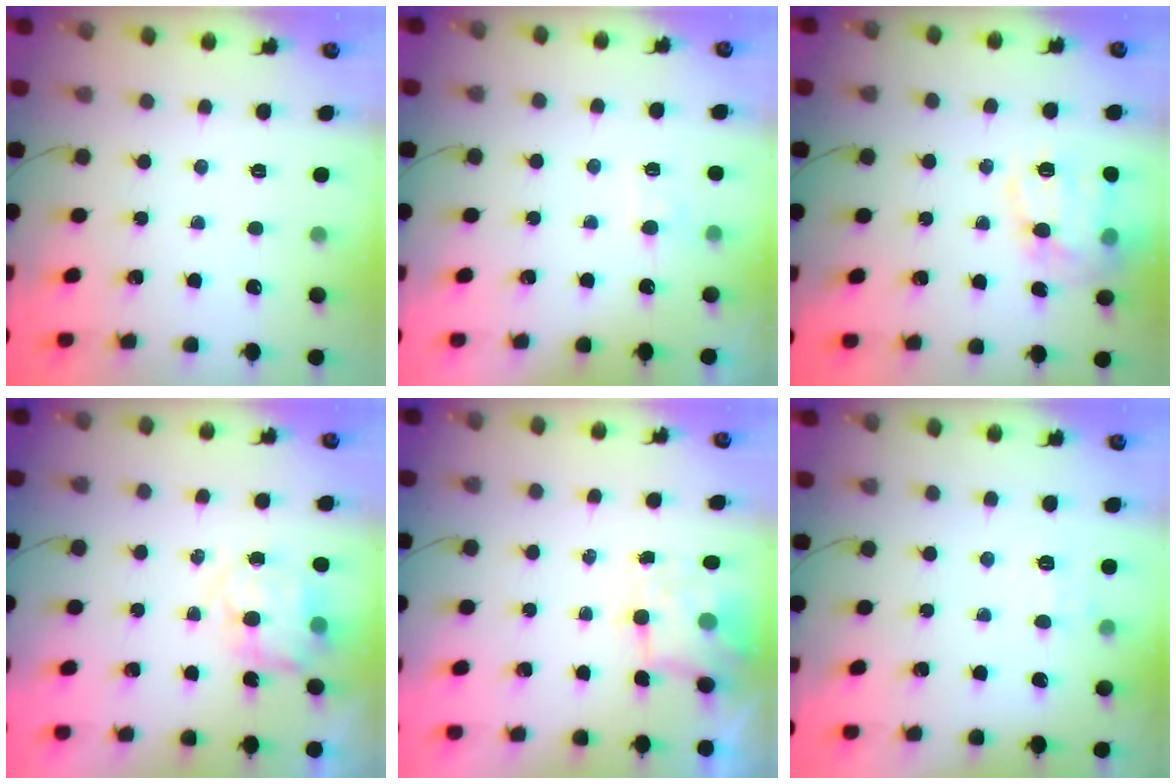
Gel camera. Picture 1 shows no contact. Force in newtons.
{"total": 3.1, "press": 2.7, "slide": 1.6}
{"total": 15.8, "press": 15.7, "slide": 1.0}
{"total": 7.9, "press": 7.8, "slide": 1.1}
{"total": 4.4, "press": 4.4, "slide": 0.7}
{"total": 3.6, "press": 3.3, "slide": 1.3}